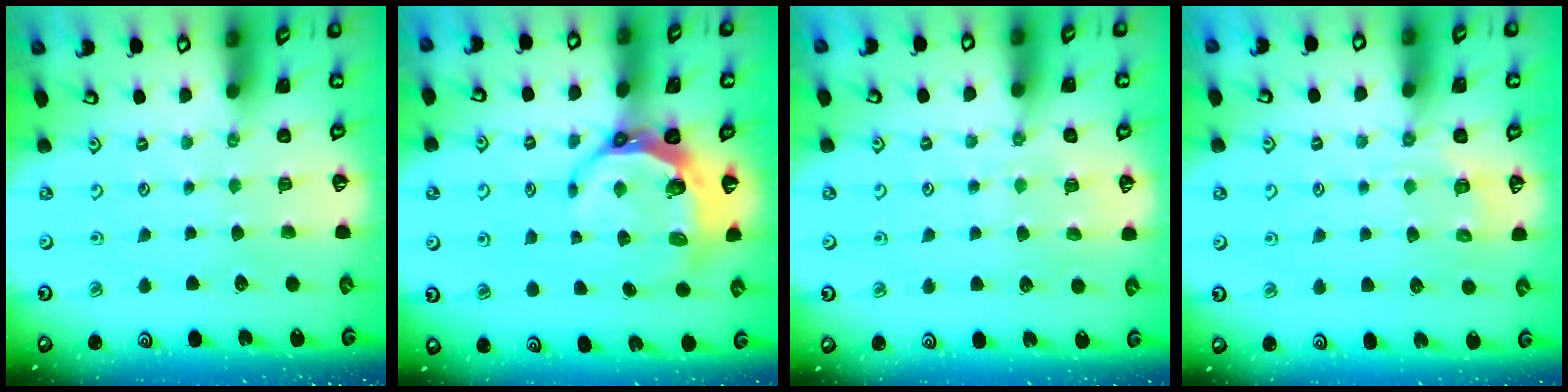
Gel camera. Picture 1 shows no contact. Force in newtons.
{"total": 7.9, "press": 6.9, "slide": 3.8}
{"total": 6.8, "press": 6.8, "slide": 0.7}
{"total": 4.9, "press": 4.8, "slide": 1.2}